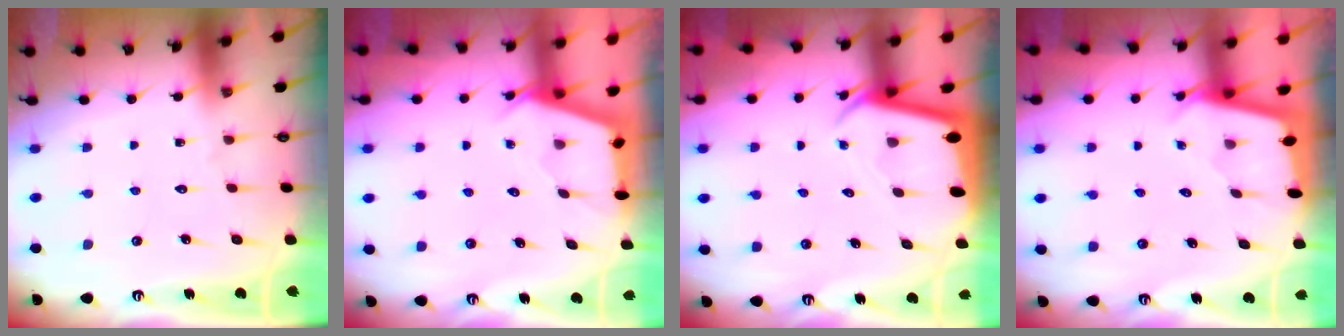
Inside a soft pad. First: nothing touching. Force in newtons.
{"total": 2.6, "press": 2.6, "slide": 0.3}
{"total": 2.3, "press": 2.3, "slide": 0.2}
{"total": 1.9, "press": 1.9, "slide": 0.1}